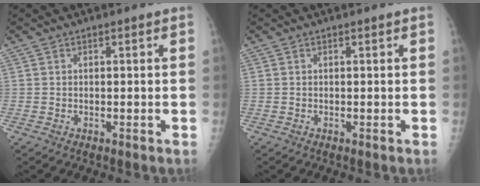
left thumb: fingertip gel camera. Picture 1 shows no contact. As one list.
[{"total": 0.0}]